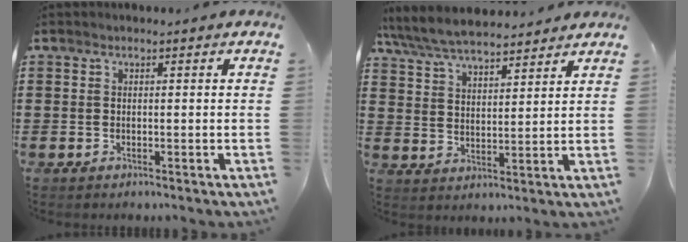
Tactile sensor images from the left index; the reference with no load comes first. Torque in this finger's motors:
{"motor_torque": [1.86, 0.13, 1.06, 0.13]}